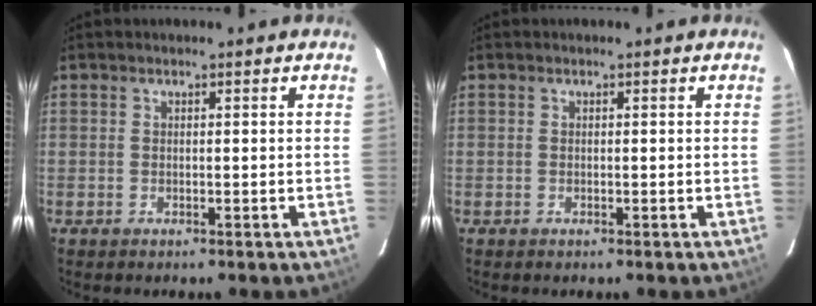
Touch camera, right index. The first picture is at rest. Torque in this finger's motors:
{"motor_torque": [0.00, 0.03, 0.00, 0.00]}